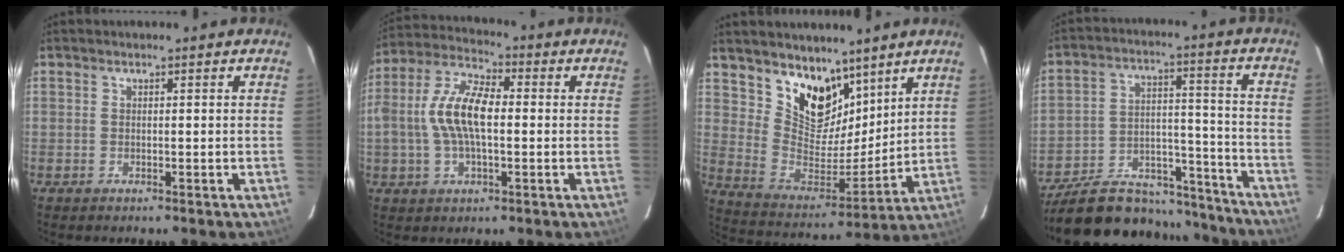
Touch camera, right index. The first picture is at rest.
{"total": 11.7, "force": [-0.3, 5.3, 10.5], "torque": [-0.217, 0.016, -0.010]}
{"total": 13.3, "force": [9.5, 7.5, 5.6], "torque": [-0.109, -0.010, 0.184]}
{"total": 23.9, "force": [-20.1, 9.5, 8.6], "torque": [-0.167, 0.035, -0.271]}